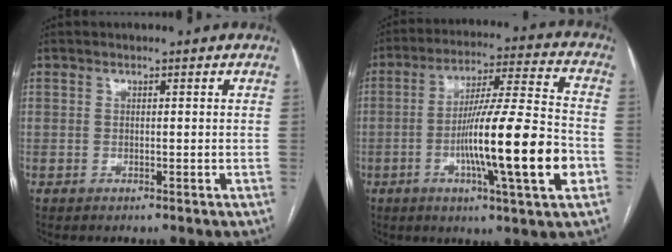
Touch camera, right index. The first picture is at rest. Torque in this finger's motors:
{"motor_torque": [1.58, -0.56, 0.88, 0.21]}